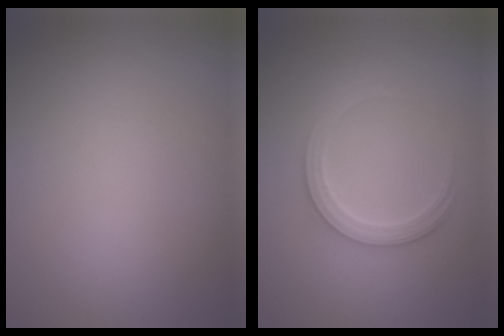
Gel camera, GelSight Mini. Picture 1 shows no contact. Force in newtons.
{"total": 2.8, "press": 2.7, "slide": 0.4}